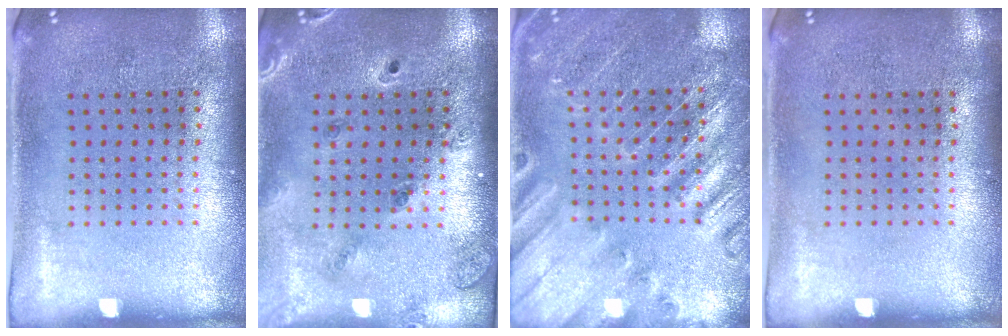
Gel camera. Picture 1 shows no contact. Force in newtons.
{"total": 1.4, "press": 1.4, "slide": 0.3}
{"total": 2.6, "press": 2.6, "slide": 0.2}
{"total": 0.0}